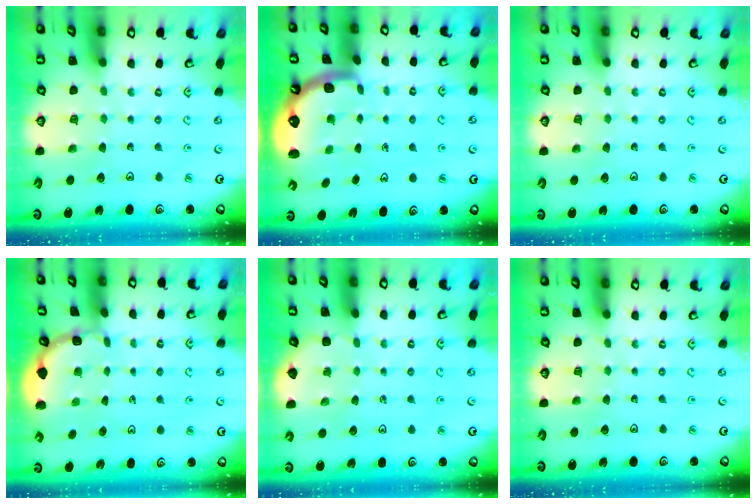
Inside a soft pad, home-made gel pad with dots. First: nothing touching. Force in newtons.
{"total": 1.6, "press": 1.4, "slide": 0.6}
{"total": 0.0}
{"total": 1.5, "press": 1.5, "slide": 0.2}
{"total": 2.3, "press": 2.3, "slide": 0.2}
{"total": 0.0}